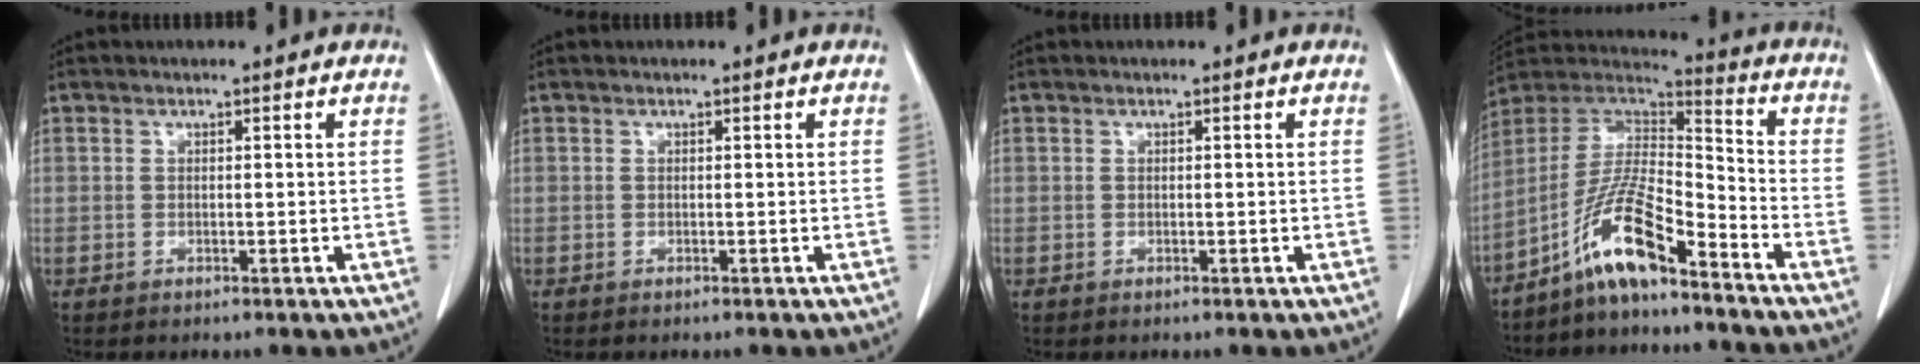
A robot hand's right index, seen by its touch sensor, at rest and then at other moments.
{"total": 0.0}
{"total": 0.0}
{"total": 12.1, "force": [-8.2, 1.9, 8.7], "torque": [-0.176, 0.015, -0.154]}